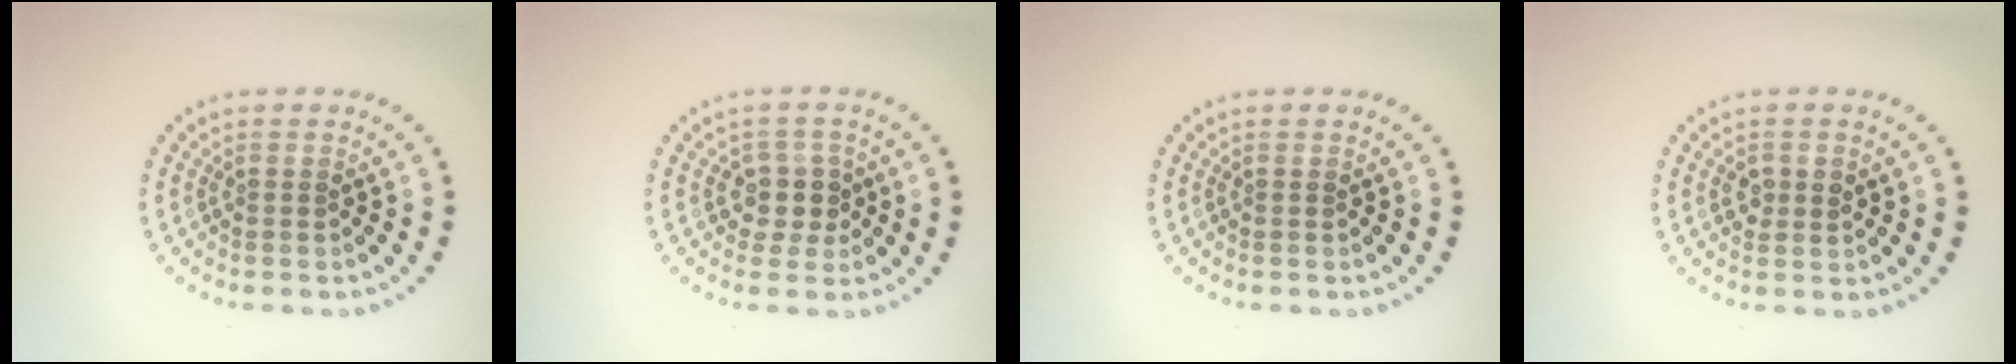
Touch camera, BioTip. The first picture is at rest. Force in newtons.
{"total": 2.6, "press": 2.2, "slide": 1.3}
{"total": 0.0}
{"total": 1.6, "press": 1.5, "slide": 0.1}